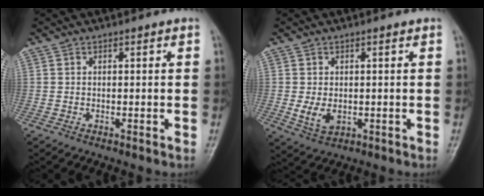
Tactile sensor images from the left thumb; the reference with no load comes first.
{"total": 4.3, "force": [-0.2, 3.0, 3.2], "torque": [-0.053, -0.010, 0.005]}